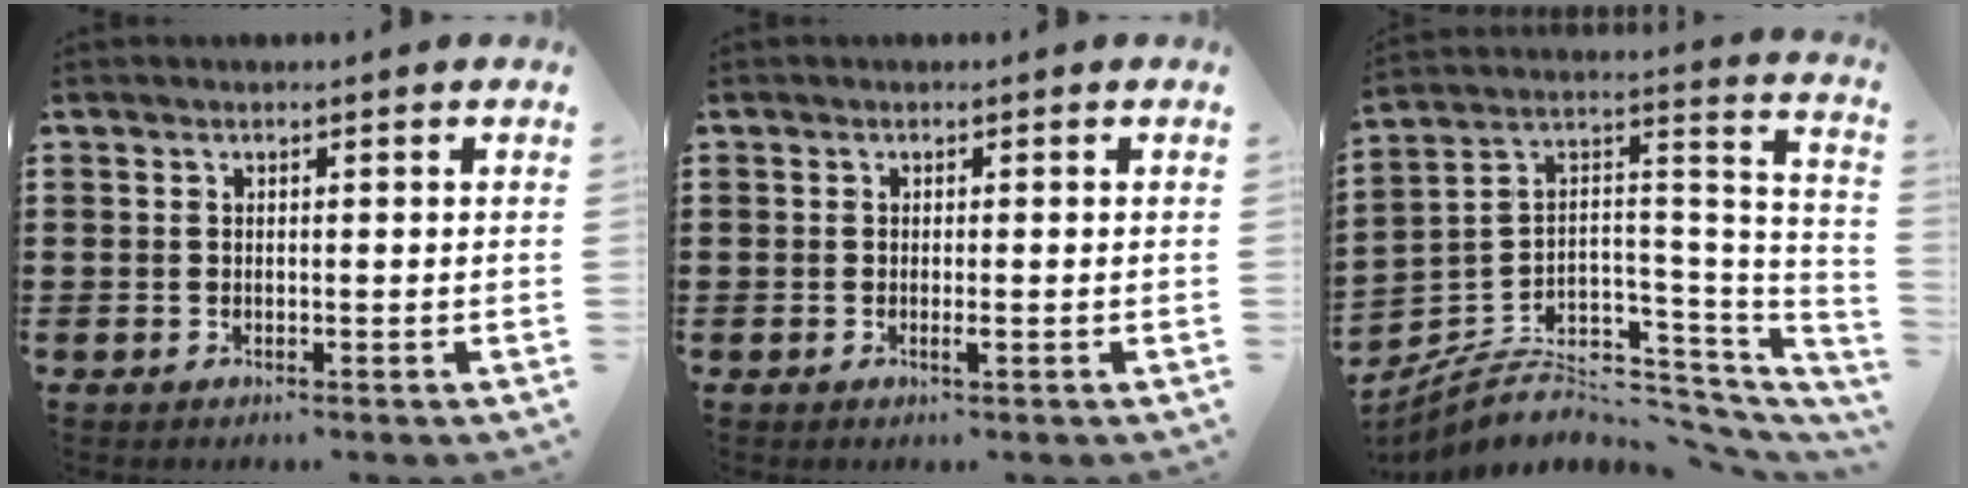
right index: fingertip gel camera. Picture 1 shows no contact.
{"total": 0.9, "force": [-0.3, 0.1, 0.9], "torque": [-0.023, -0.006, -0.008]}
{"total": 6.2, "force": [-3.0, 4.2, 3.4], "torque": [-0.081, -0.013, -0.056]}